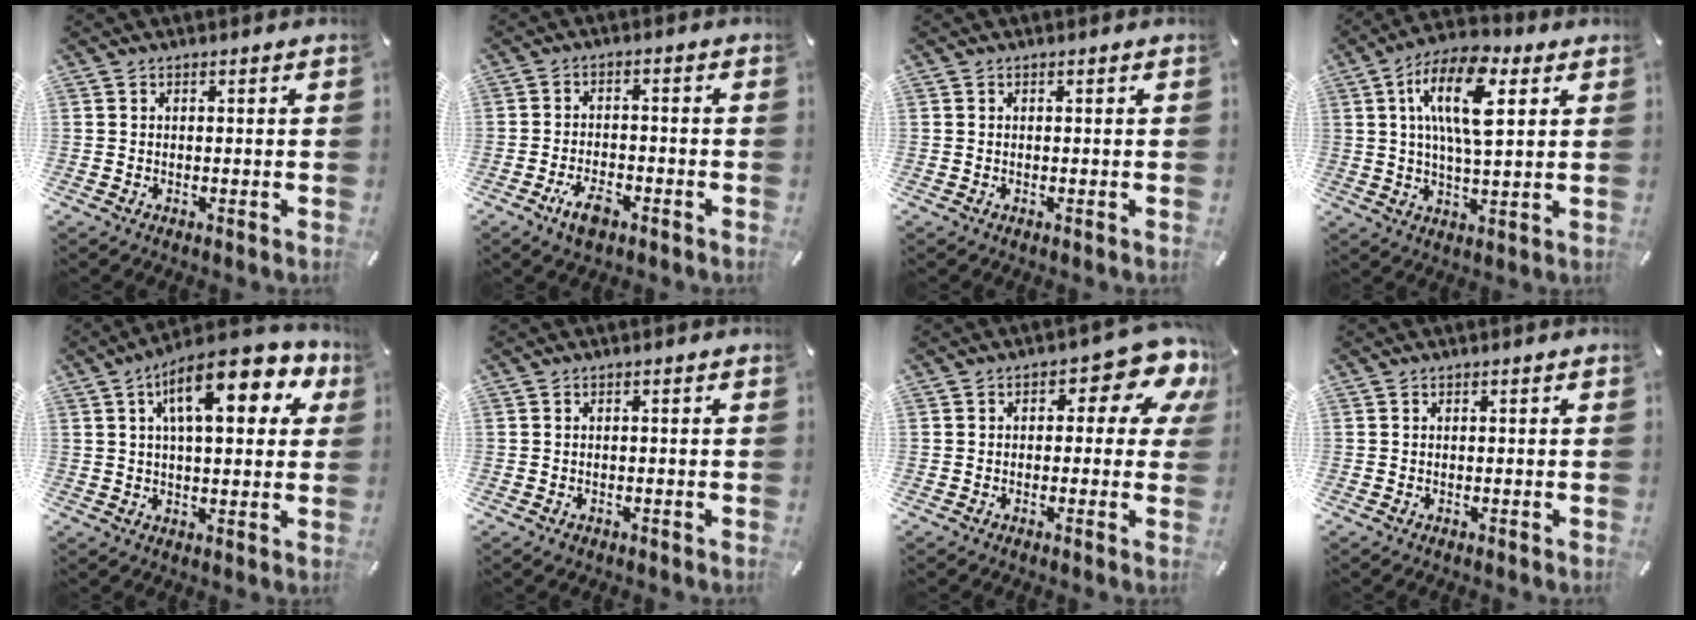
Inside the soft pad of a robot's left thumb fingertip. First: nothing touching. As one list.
[{"total": 5.5, "force": [-3.3, 2.7, 3.5], "torque": [-0.071, 0.016, -0.062]}, {"total": 0.0}, {"total": 14.4, "force": [5.2, 6.1, 12.0], "torque": [-0.224, 0.000, 0.086]}, {"total": 15.6, "force": [6.6, 6.4, 12.6], "torque": [-0.194, -0.013, 0.104]}, {"total": 0.7, "force": [-0.4, 0.5, 0.3], "torque": [-0.006, 0.000, -0.008]}, {"total": 10.4, "force": [4.2, 4.8, 8.2], "torque": [-0.102, -0.026, 0.069]}, {"total": 0.0}]